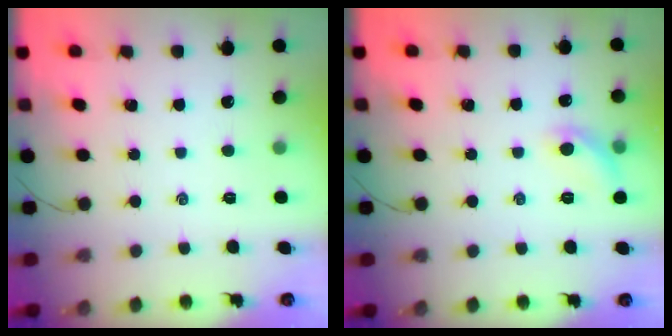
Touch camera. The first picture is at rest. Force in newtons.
{"total": 7.4, "press": 7.3, "slide": 0.9}